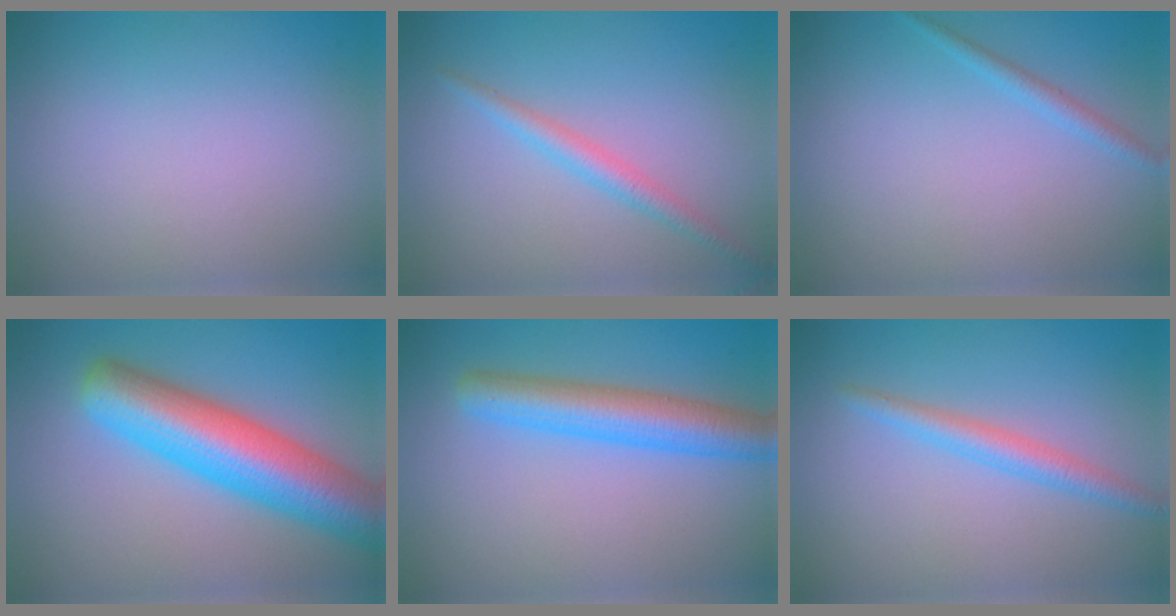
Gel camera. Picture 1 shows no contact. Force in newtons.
{"total": 2.0, "press": 2.0, "slide": 0.1}
{"total": 1.3, "press": 1.3, "slide": 0.1}
{"total": 10.2, "press": 10.2, "slide": 0.3}
{"total": 5.5, "press": 5.5, "slide": 0.2}
{"total": 2.4, "press": 2.4, "slide": 0.1}